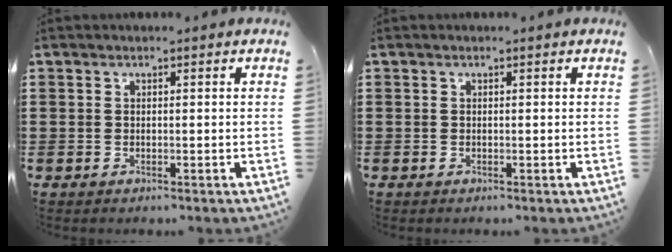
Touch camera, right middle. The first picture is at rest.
{"total": 0.0}